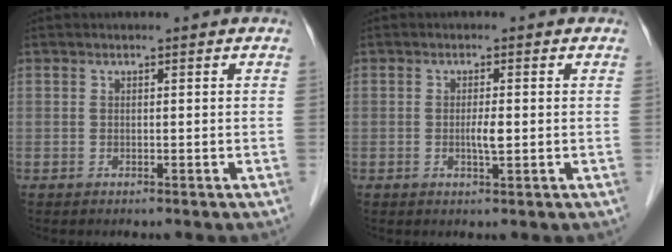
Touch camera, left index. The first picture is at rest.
{"total": 2.0, "force": [-0.5, 0.3, 2.0], "torque": [-0.037, -0.005, -0.006]}